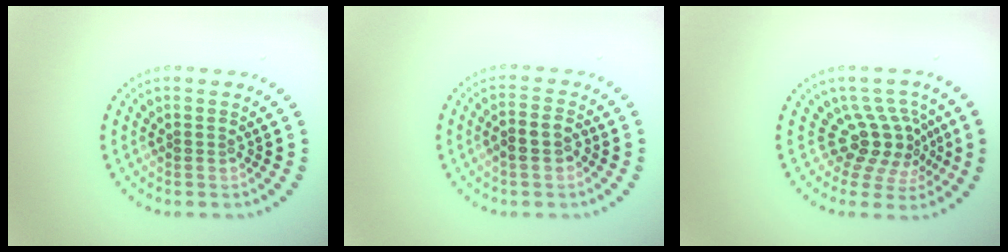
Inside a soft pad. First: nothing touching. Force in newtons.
{"total": 2.4, "press": 2.2, "slide": 0.8}
{"total": 3.8, "press": 2.7, "slide": 2.6}